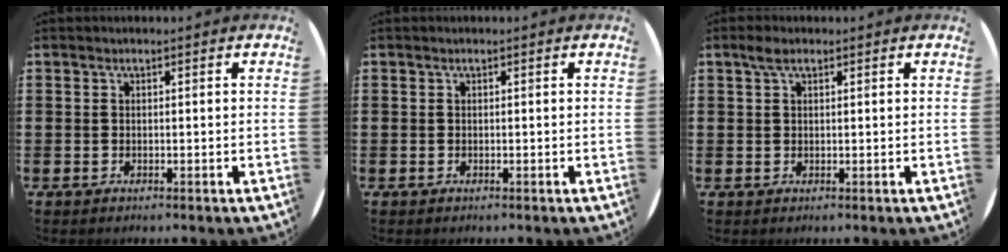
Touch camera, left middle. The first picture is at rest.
{"total": 0.0}
{"total": 1.9, "force": [1.1, 0.8, 1.3], "torque": [-0.020, 0.003, 0.018]}